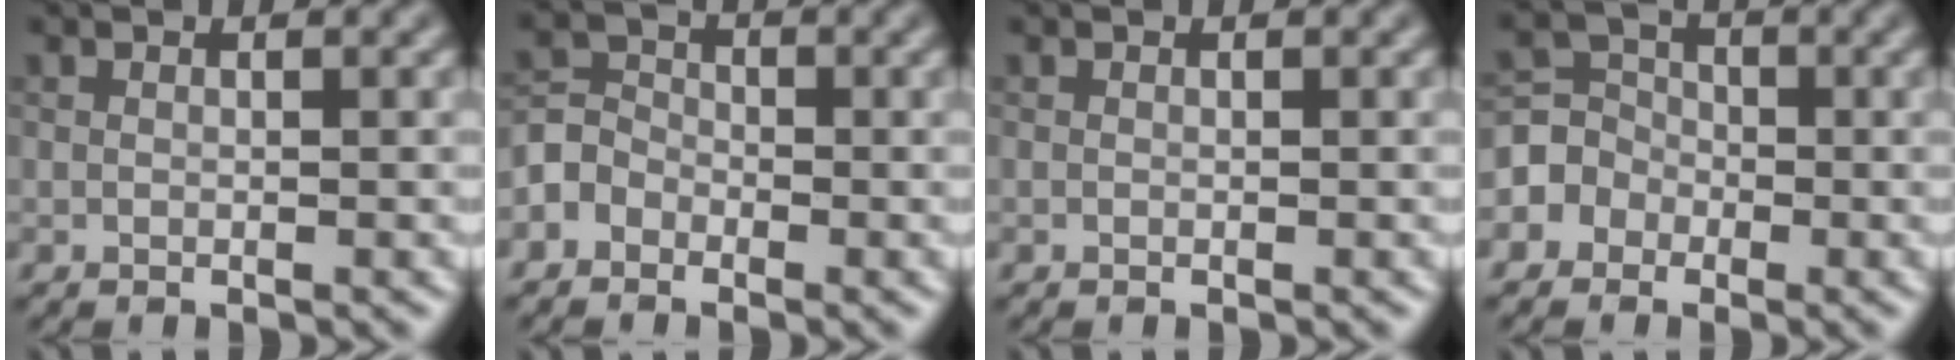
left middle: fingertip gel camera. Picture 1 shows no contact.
{"total": 2.3, "force": [-1.9, 1.2, 0.0], "torque": [-0.002, 0.009, -0.034]}
{"total": 0.0}
{"total": 3.6, "force": [-2.3, 2.8, -0.3], "torque": [0.028, 0.012, -0.039]}